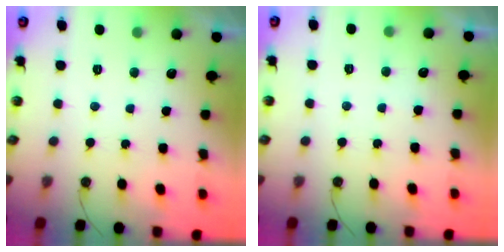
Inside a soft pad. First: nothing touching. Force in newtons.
{"total": 2.9, "press": 2.9, "slide": 0.5}